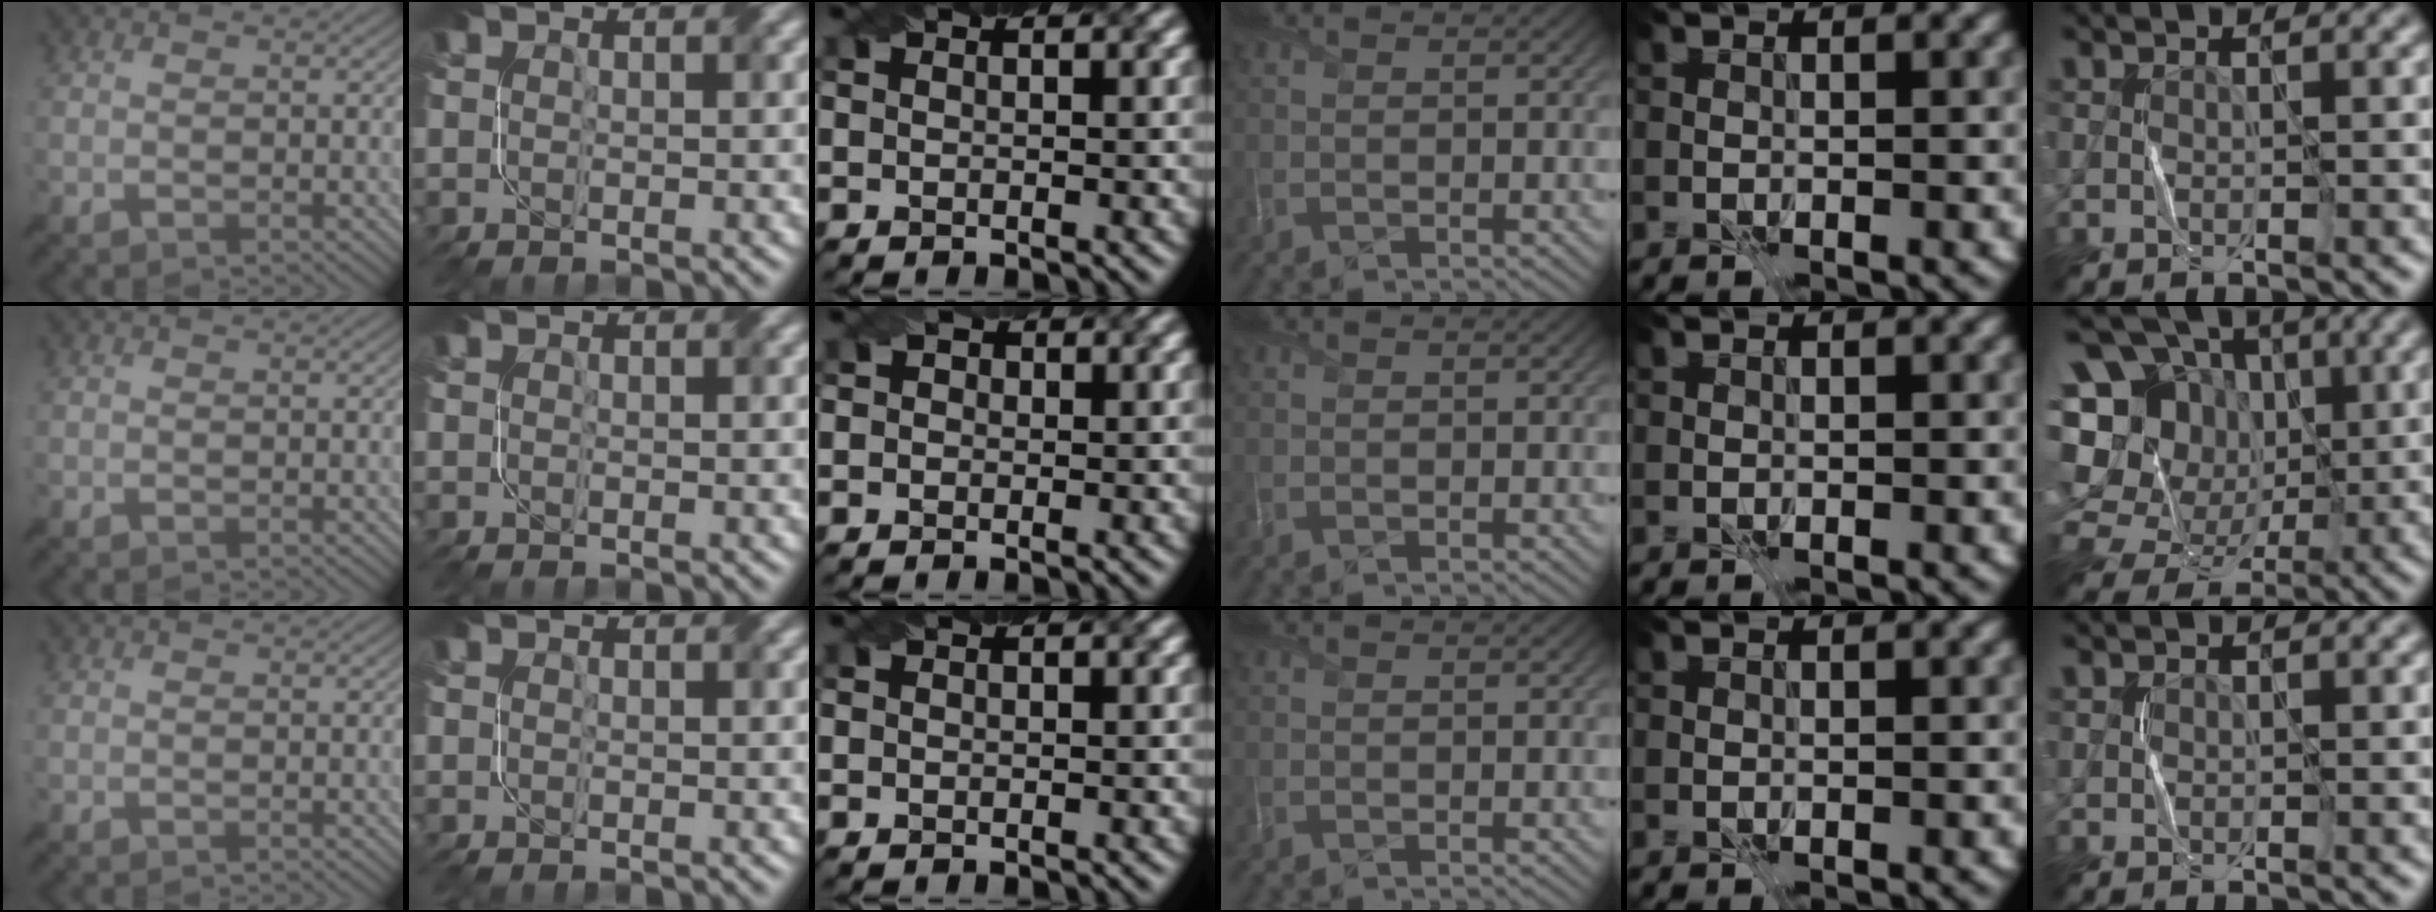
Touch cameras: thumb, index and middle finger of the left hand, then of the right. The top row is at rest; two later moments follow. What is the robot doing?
{"motion": "fold", "object": "file"}